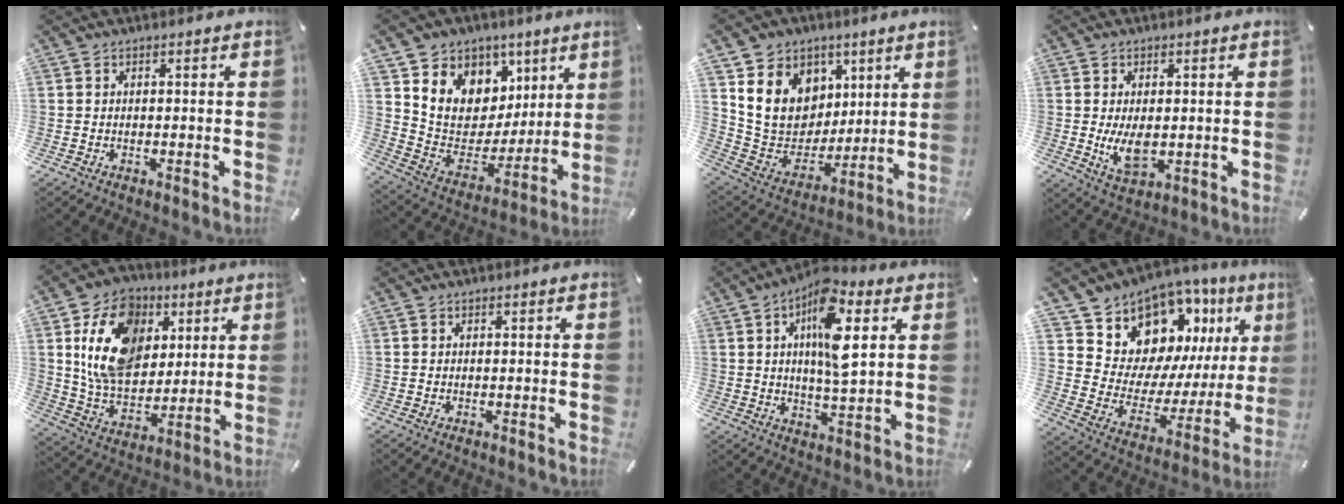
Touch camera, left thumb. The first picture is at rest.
{"total": 10.3, "force": [4.2, 9.4, 1.0], "torque": [-0.018, -0.054, 0.085]}
{"total": 16.0, "force": [5.8, 13.7, 5.8], "torque": [-0.092, -0.031, 0.125]}
{"total": 7.2, "force": [-0.1, 4.2, 5.8], "torque": [-0.112, -0.007, -0.003]}
{"total": 18.3, "force": [5.2, 13.9, 10.8], "torque": [-0.205, -0.004, 0.096]}
{"total": 0.0}
{"total": 13.3, "force": [5.1, 5.5, 11.0], "torque": [-0.176, -0.012, 0.085]}
{"total": 12.5, "force": [9.3, 8.1, 2.2], "torque": [-0.035, -0.111, 0.171]}